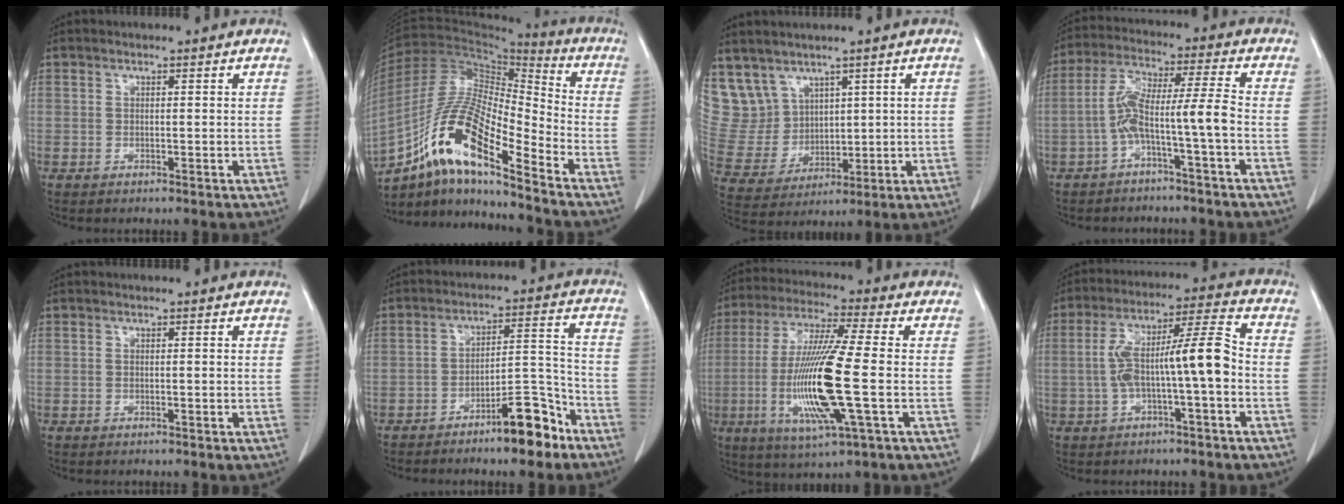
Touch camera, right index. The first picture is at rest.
{"total": 16.8, "force": [-10.4, 2.8, 12.9], "torque": [-0.249, 0.001, -0.187]}
{"total": 11.2, "force": [6.7, 8.7, 2.0], "torque": [-0.068, 0.042, 0.166]}
{"total": 8.1, "force": [-2.8, -0.6, 7.6], "torque": [-0.145, 0.030, -0.051]}
{"total": 0.0}
{"total": 9.3, "force": [-6.6, 2.1, 6.3], "torque": [-0.090, 0.021, -0.102]}
{"total": 16.3, "force": [-3.0, 0.6, 16.0], "torque": [-0.330, -0.016, -0.059]}
{"total": 10.9, "force": [-1.6, 1.0, 10.8], "torque": [-0.194, 0.035, -0.029]}